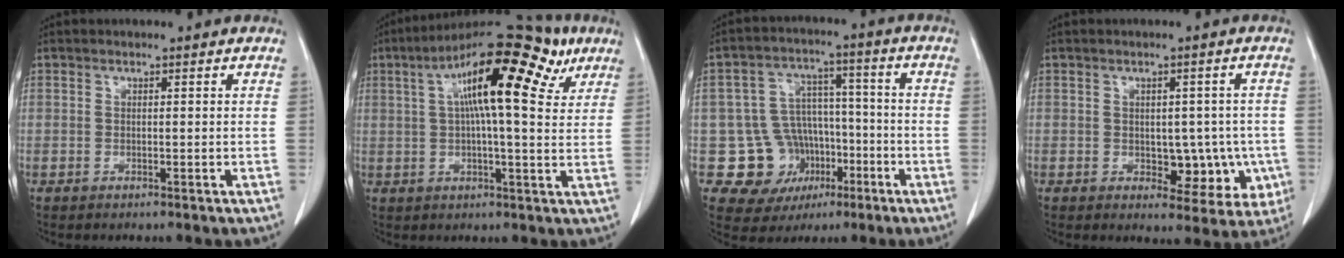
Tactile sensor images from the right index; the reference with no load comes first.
{"total": 18.3, "force": [7.7, 4.1, 16.1], "torque": [-0.262, 0.053, 0.110]}
{"total": 11.9, "force": [-3.7, 10.8, 3.4], "torque": [-0.056, 0.041, -0.041]}
{"total": 7.2, "force": [-1.4, 4.6, 5.4], "torque": [-0.045, 0.012, -0.004]}